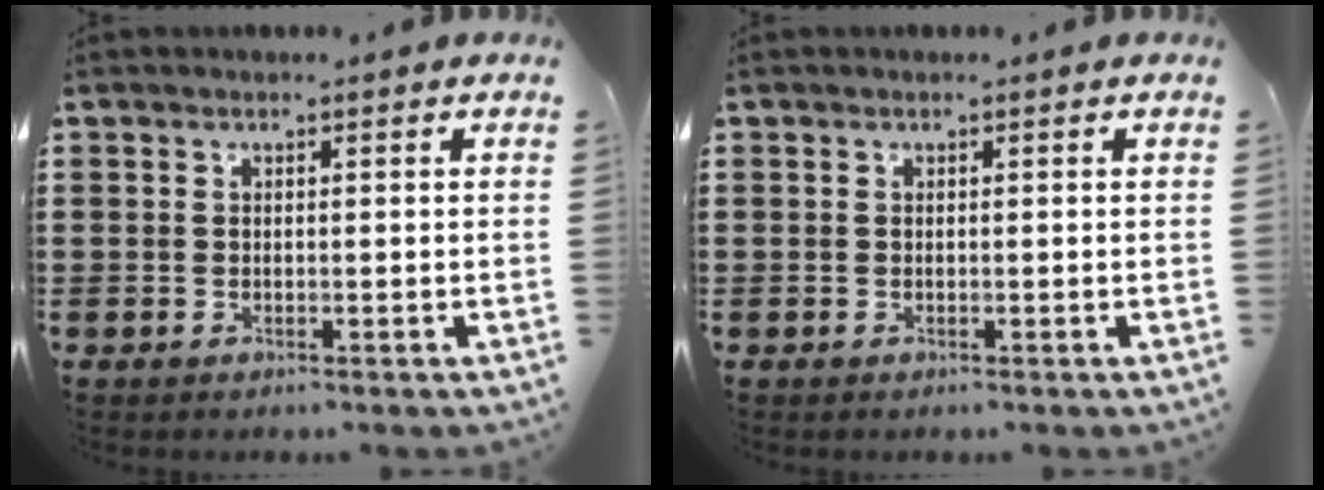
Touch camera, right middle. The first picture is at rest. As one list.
[{"total": 0.0}]